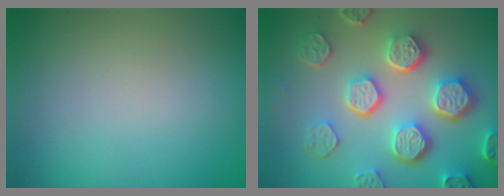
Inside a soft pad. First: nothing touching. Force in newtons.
{"total": 7.5, "press": 5.9, "slide": 4.6}